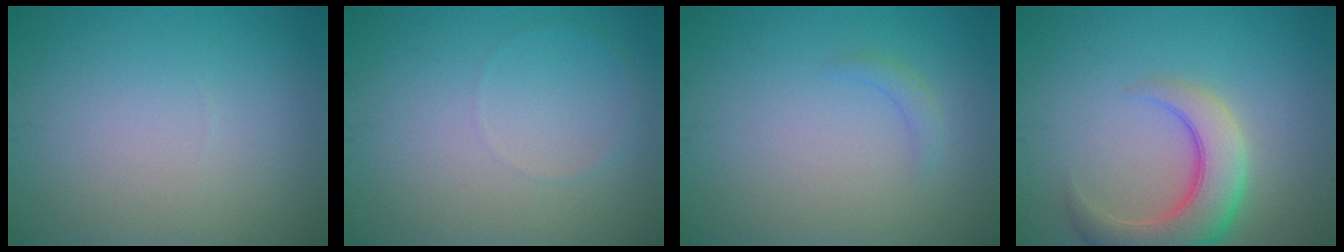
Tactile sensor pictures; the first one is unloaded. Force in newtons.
{"total": 0.6, "press": 0.6, "slide": 0.1}
{"total": 1.0, "press": 1.0, "slide": 0.1}
{"total": 6.3, "press": 6.3, "slide": 0.6}